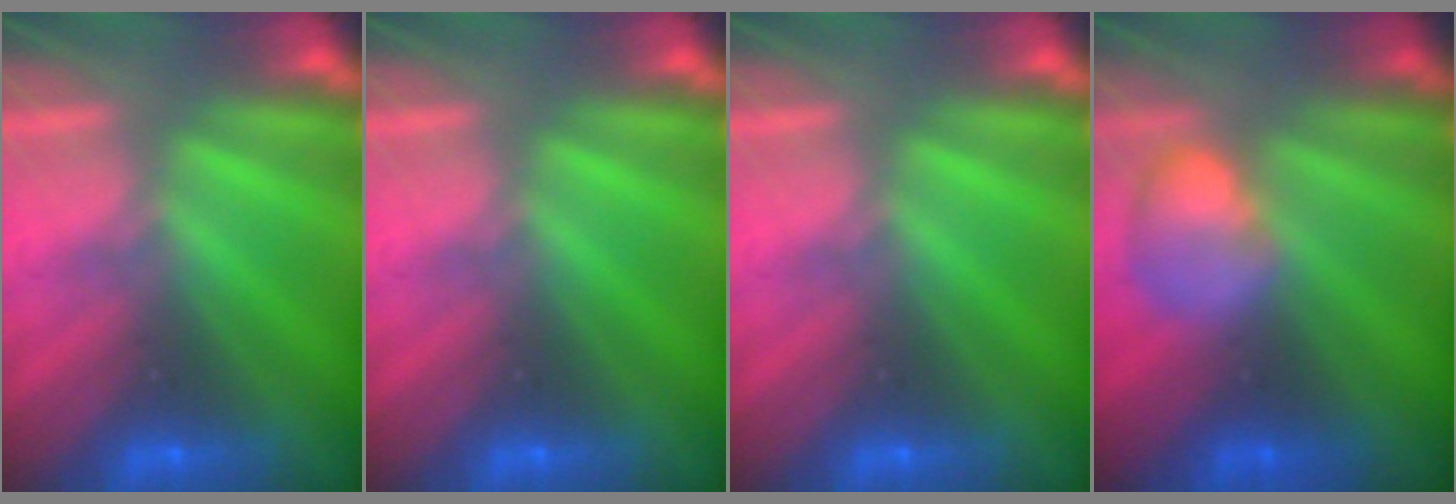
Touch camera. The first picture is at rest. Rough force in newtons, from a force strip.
{"total": 0.0}
{"total": 0.0}
{"total": 2.4}